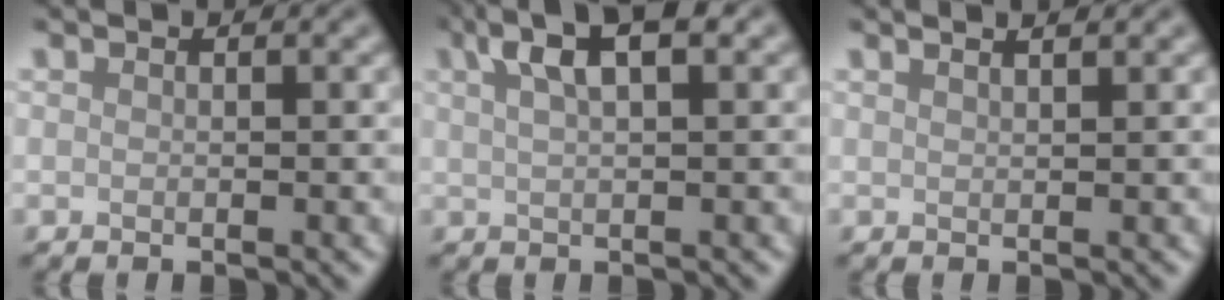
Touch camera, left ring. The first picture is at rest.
{"total": 4.7, "force": [2.5, 1.3, 3.7], "torque": [-0.062, 0.013, 0.041]}
{"total": 3.3, "force": [2.2, 1.5, 1.9], "torque": [-0.004, 0.023, -0.005]}